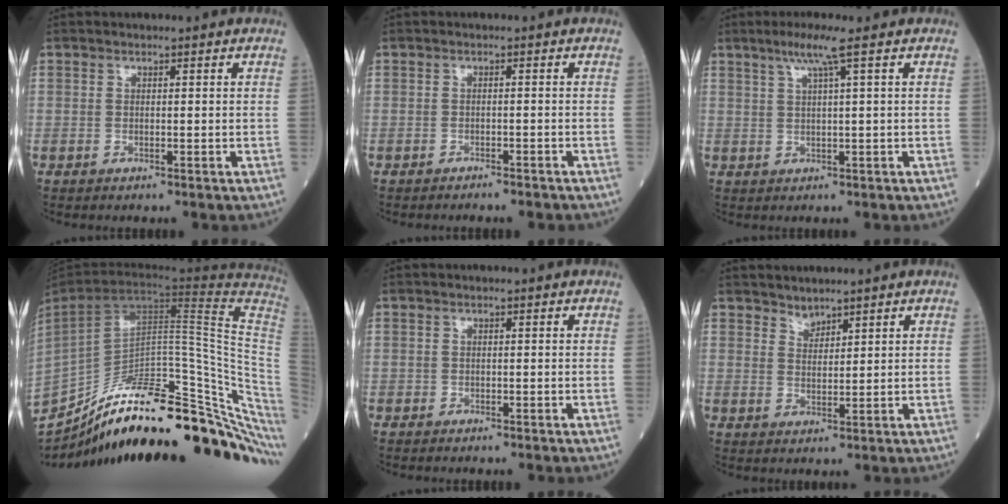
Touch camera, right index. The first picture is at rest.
{"total": 2.8, "force": [-2.6, 0.5, 1.0], "torque": [-0.016, -0.004, -0.030]}
{"total": 4.1, "force": [2.2, -0.9, 3.3], "torque": [-0.072, 0.004, 0.046]}
{"total": 36.4, "force": [-25.0, 7.3, 25.4], "torque": [-0.339, -0.023, -0.365]}
{"total": 0.0}
{"total": 2.1, "force": [2.0, 0.6, 0.1], "torque": [0.000, 0.001, 0.039]}